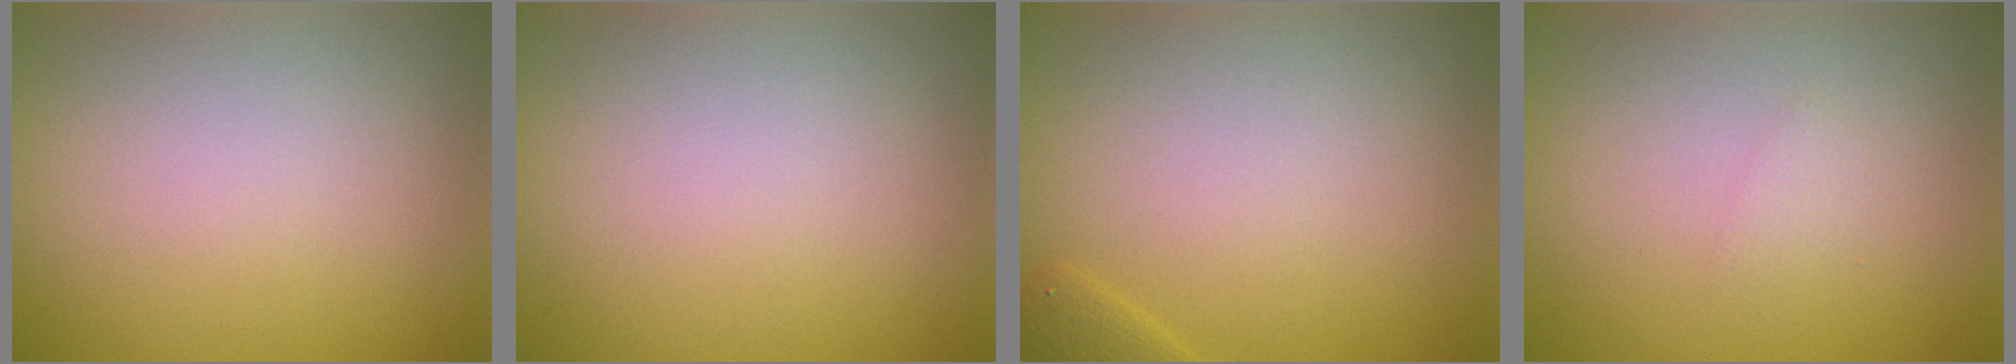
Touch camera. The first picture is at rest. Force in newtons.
{"total": 0.0}
{"total": 1.2, "press": 1.2, "slide": 0.1}
{"total": 0.8, "press": 0.8, "slide": 0.1}